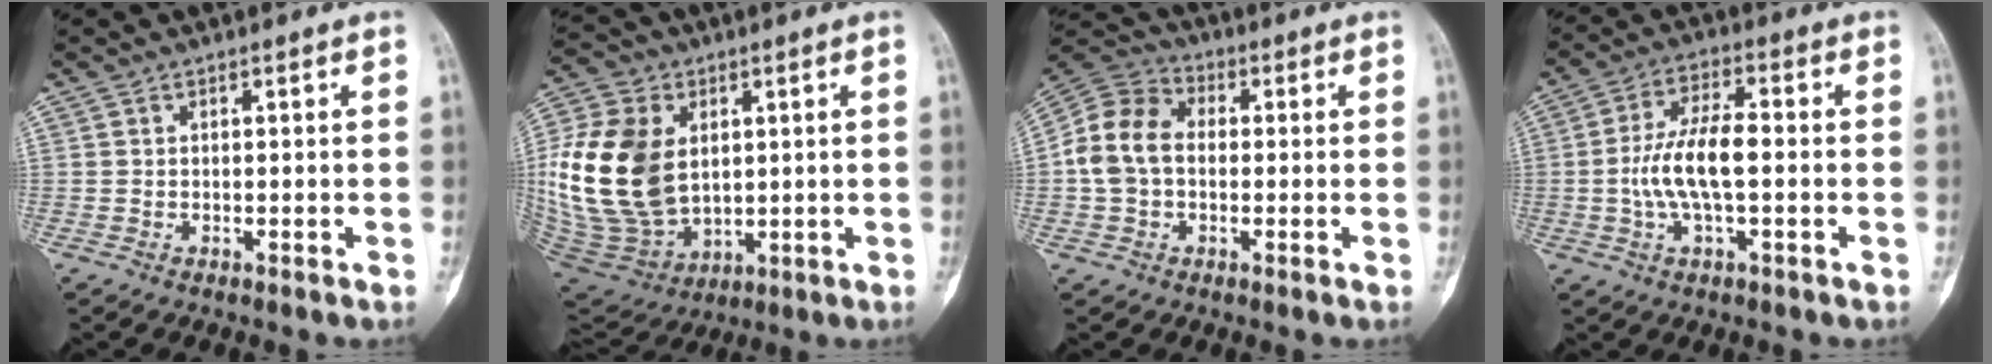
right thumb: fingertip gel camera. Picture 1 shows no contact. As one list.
[{"total": 23.9, "force": [2.3, 16.7, 16.9], "torque": [-0.349, -0.016, 0.060]}, {"total": 11.1, "force": [-0.2, 8.3, 7.4], "torque": [-0.142, 0.033, -0.014]}, {"total": 10.2, "force": [-1.0, 3.9, 9.4], "torque": [-0.193, 0.020, -0.021]}]